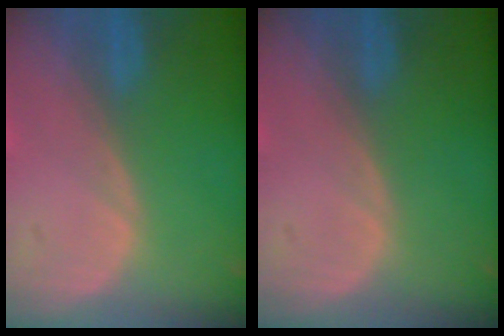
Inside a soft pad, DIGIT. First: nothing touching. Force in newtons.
{"total": 0.0}